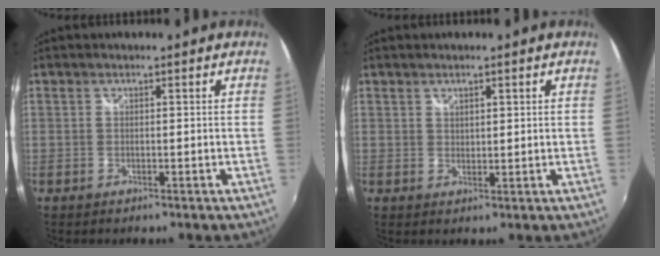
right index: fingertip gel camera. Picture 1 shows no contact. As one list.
[{"total": 1.5, "force": [1.1, 0.8, 0.6], "torque": [-0.006, 0.001, 0.021]}]